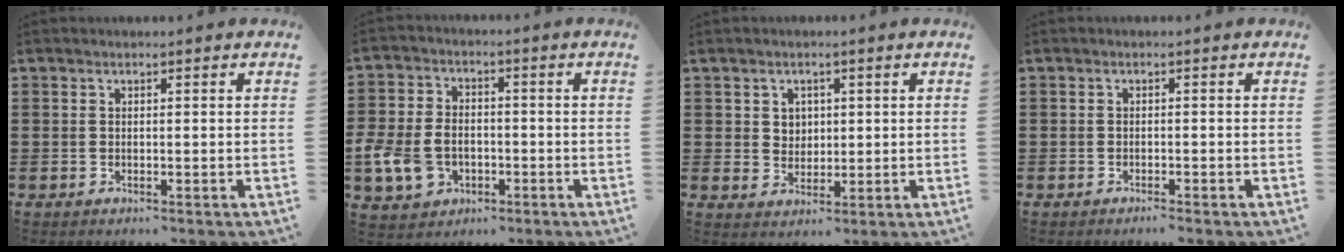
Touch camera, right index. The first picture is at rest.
{"total": 7.2, "force": [-2.0, 5.6, 4.2], "torque": [-0.121, 0.007, -0.043]}
{"total": 3.0, "force": [1.4, 2.7, 0.5], "torque": [-0.020, 0.012, 0.024]}
{"total": 0.8, "force": [-0.7, 0.0, 0.3], "torque": [-0.007, -0.003, -0.014]}